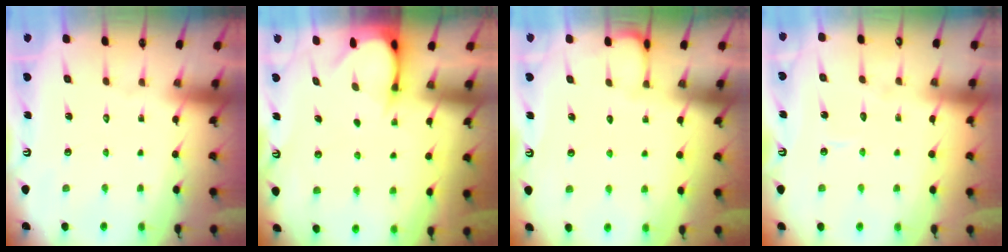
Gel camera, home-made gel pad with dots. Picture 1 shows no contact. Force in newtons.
{"total": 3.4, "press": 3.4, "slide": 0.3}
{"total": 0.8, "press": 0.8, "slide": 0.0}
{"total": 3.4, "press": 3.4, "slide": 0.2}